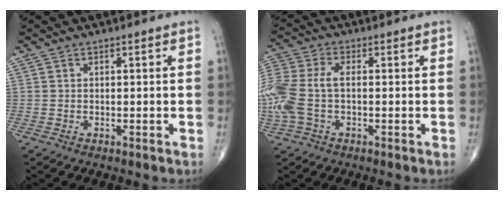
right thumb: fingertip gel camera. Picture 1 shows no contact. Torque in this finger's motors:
{"motor_torque": [0.35, 0.28, 1.13, 0.06, 0.21]}